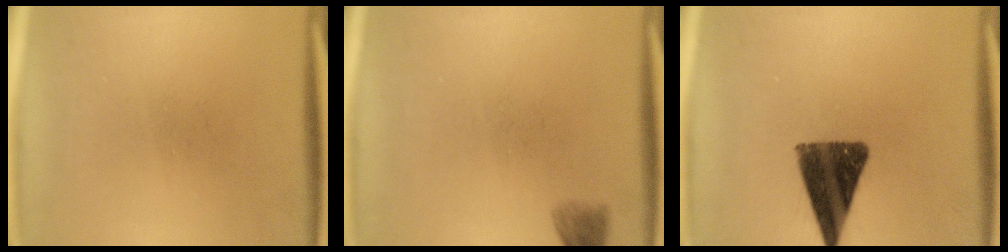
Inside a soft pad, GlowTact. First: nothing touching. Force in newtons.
{"total": 2.2}
{"total": 12.2}